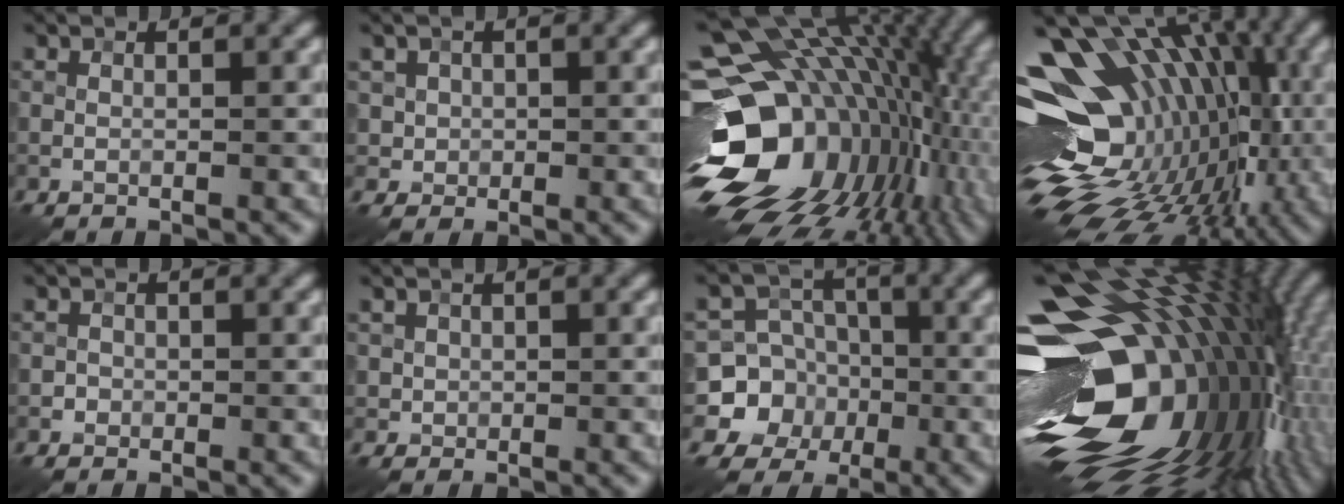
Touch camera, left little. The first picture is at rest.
{"total": 2.2, "force": [0.7, 2.1, 0.5], "torque": [-0.005, -0.003, 0.025]}
{"total": 18.9, "force": [-0.4, 13.5, 13.1], "torque": [-0.259, -0.021, 0.012]}
{"total": 20.2, "force": [-3.2, 13.7, 14.5], "torque": [-0.235, 0.013, -0.041]}
{"total": 0.7, "force": [-0.2, 0.6, 0.0], "torque": [0.008, -0.001, -0.004]}
{"total": 1.1, "force": [0.4, 1.0, 0.2], "torque": [0.002, -0.006, 0.008]}
{"total": 8.5, "force": [-2.3, 8.0, 1.7], "torque": [-0.027, -0.002, -0.065]}
{"total": 21.2, "force": [-0.3, 13.2, 16.6], "torque": [-0.304, -0.034, -0.005]}